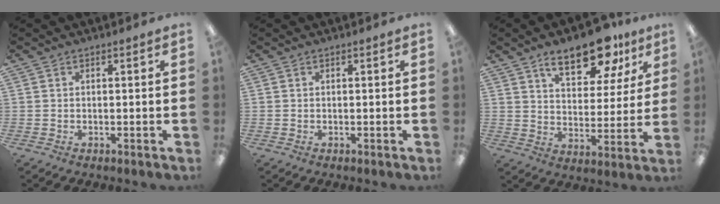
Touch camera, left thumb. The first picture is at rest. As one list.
[{"total": 0.0}, {"total": 15.5, "force": [10.4, 6.9, 9.2], "torque": [-0.133, -0.047, 0.176]}]